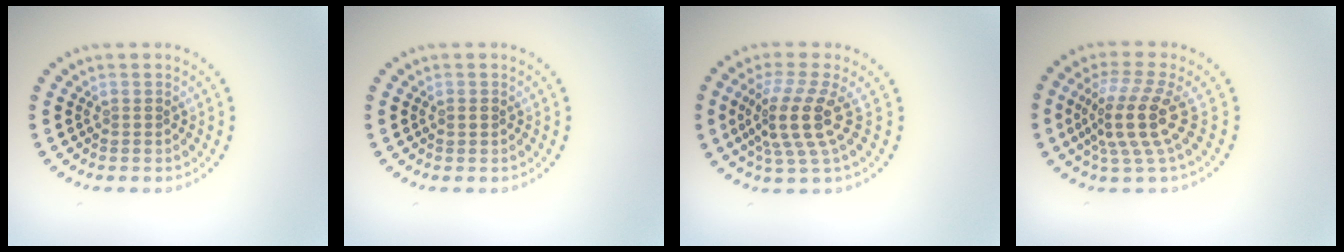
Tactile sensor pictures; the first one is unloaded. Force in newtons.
{"total": 0.9, "press": 0.9, "slide": 0.1}
{"total": 4.4, "press": 3.3, "slide": 2.9}
{"total": 4.7, "press": 3.5, "slide": 3.2}